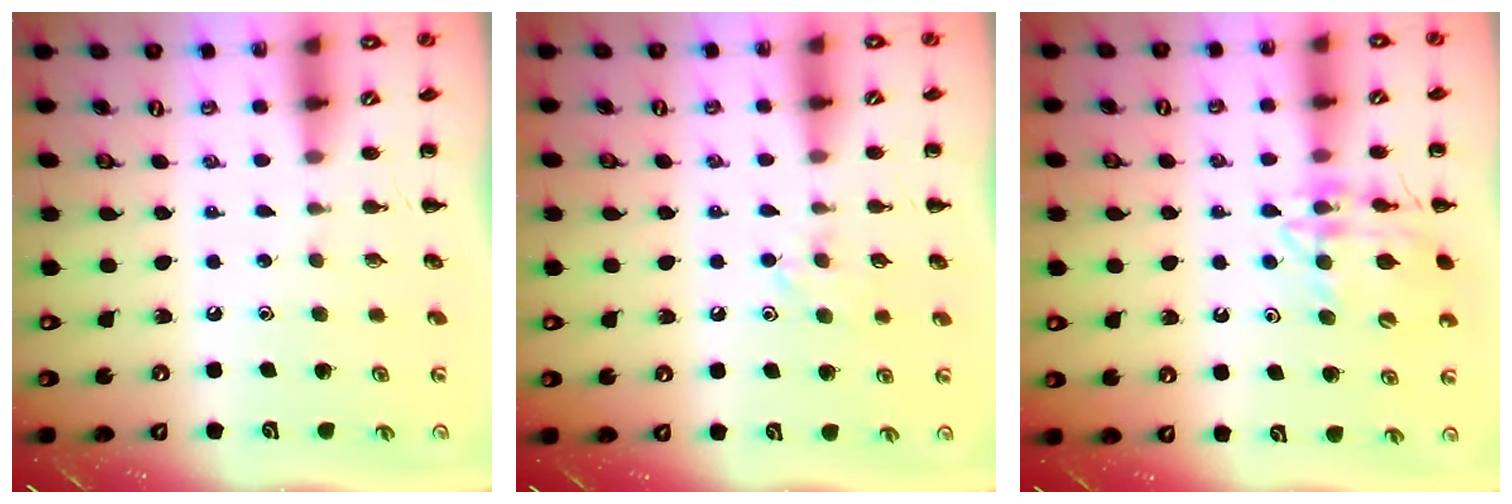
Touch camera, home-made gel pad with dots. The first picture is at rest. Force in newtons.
{"total": 6.5, "press": 6.3, "slide": 1.6}
{"total": 13.9, "press": 13.7, "slide": 2.1}